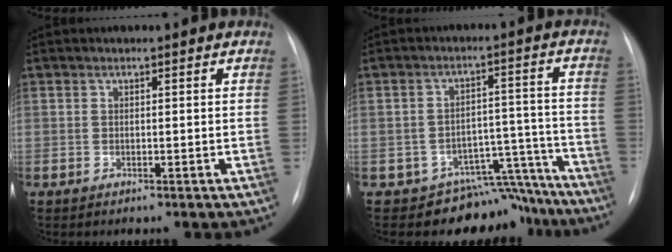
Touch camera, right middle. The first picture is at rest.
{"total": 10.2, "force": [-9.1, 4.5, -0.5], "torque": [0.045, 0.074, -0.119]}